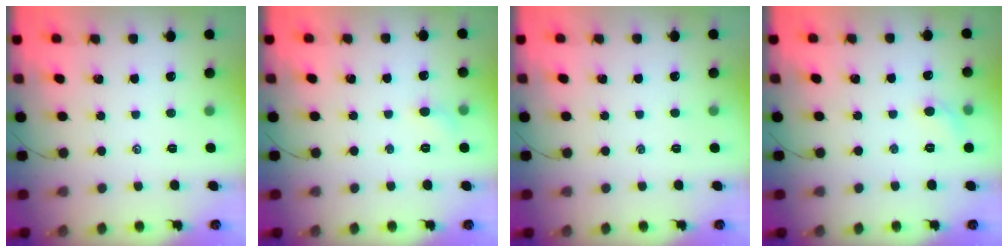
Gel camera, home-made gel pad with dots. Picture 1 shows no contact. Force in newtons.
{"total": 3.8, "press": 3.6, "slide": 1.3}
{"total": 0.0}
{"total": 5.4, "press": 5.1, "slide": 1.7}